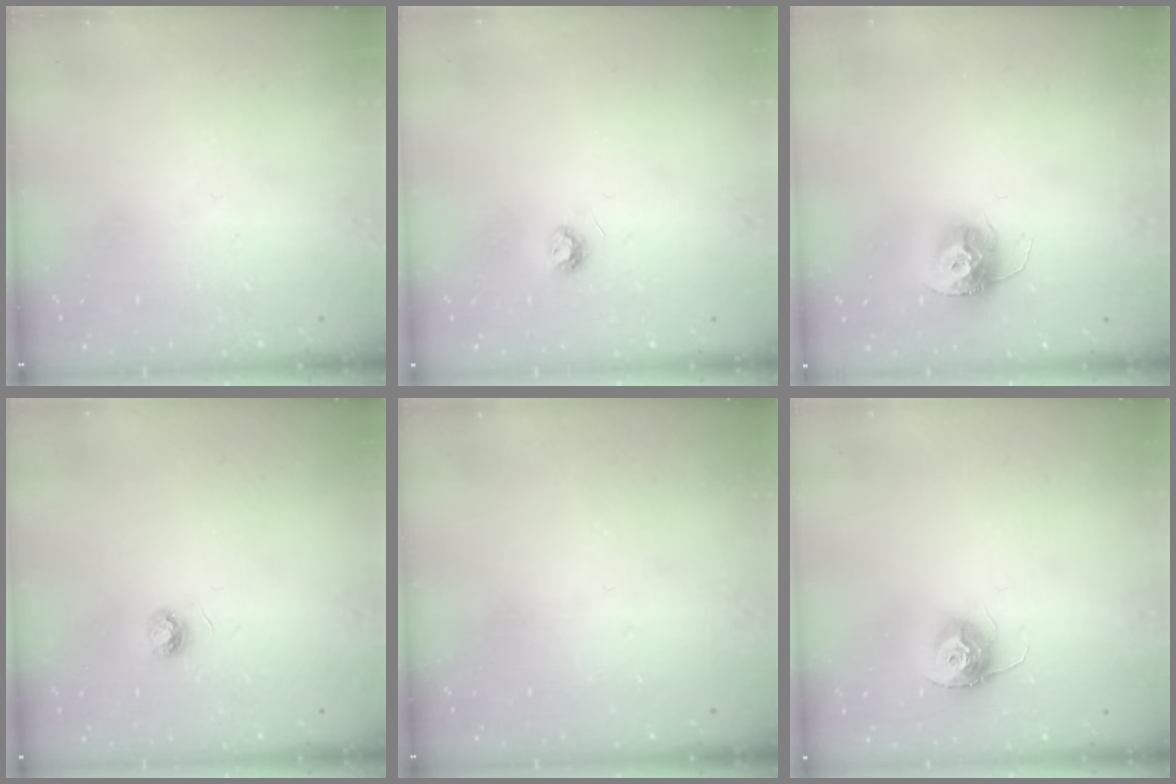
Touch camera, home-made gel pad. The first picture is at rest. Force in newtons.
{"total": 3.8, "press": 3.8, "slide": 0.5}
{"total": 11.8, "press": 11.8, "slide": 0.9}
{"total": 3.9, "press": 3.9, "slide": 0.5}
{"total": 0.0}
{"total": 11.2, "press": 11.2, "slide": 0.7}